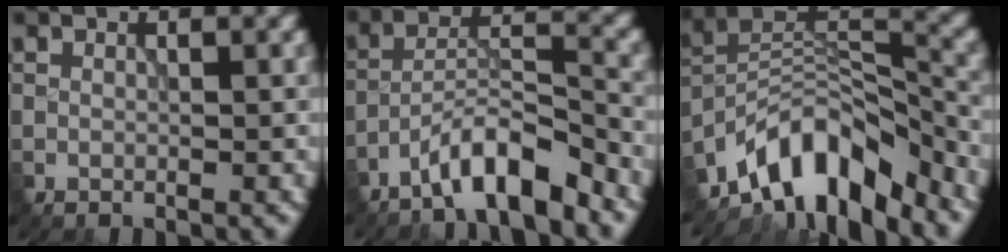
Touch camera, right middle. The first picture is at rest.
{"total": 5.8, "force": [-4.4, 1.0, 3.5], "torque": [-0.057, 0.010, -0.083]}
{"total": 10.5, "force": [-7.9, 4.0, 5.6], "torque": [-0.086, 0.011, -0.156]}